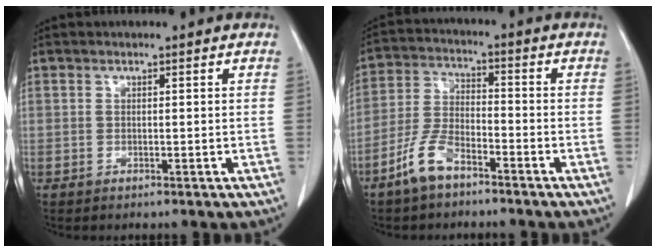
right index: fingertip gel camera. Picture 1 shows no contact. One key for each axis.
{"total": 7.3, "fx": -5.0, "fy": 2.6, "fz": 4.5, "tx": -0.108, "ty": 0.000, "tz": -0.103}